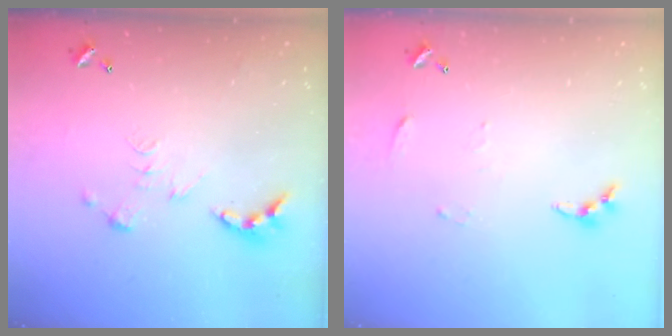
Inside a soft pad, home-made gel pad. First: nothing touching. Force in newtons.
{"total": 4.3, "press": 4.3, "slide": 0.5}